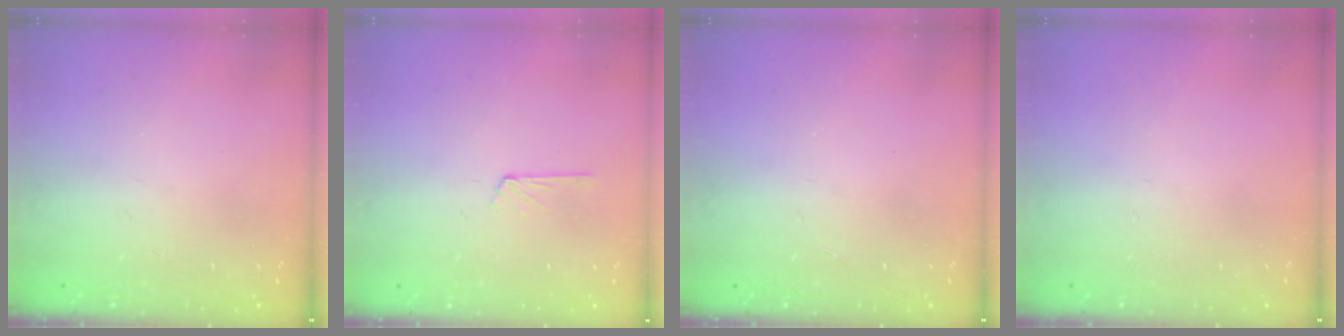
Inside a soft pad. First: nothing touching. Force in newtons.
{"total": 2.9, "press": 2.9, "slide": 0.3}
{"total": 0.0}
{"total": 0.0}